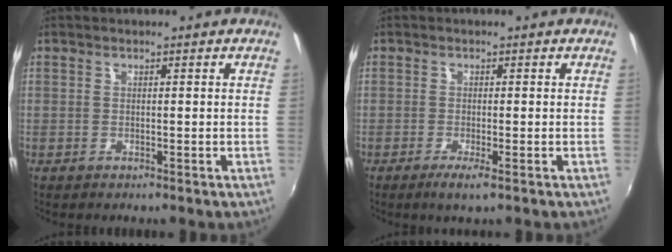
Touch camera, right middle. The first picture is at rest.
{"total": 2.3, "force": [-1.3, 0.0, 1.9], "torque": [-0.043, -0.011, -0.026]}